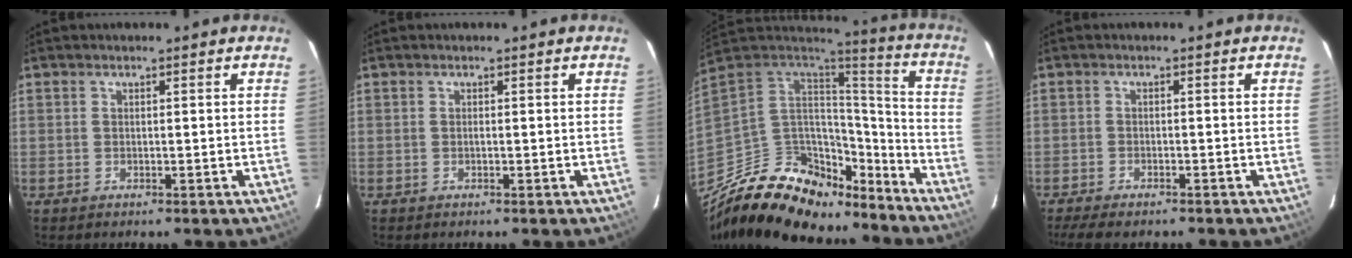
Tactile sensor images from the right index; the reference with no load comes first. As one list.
[{"total": 0.0}, {"total": 25.5, "force": [-18.2, 12.5, 12.8], "torque": [-0.259, 0.015, -0.279]}, {"total": 6.6, "force": [-5.4, 1.7, 3.3], "torque": [-0.085, -0.024, -0.093]}]